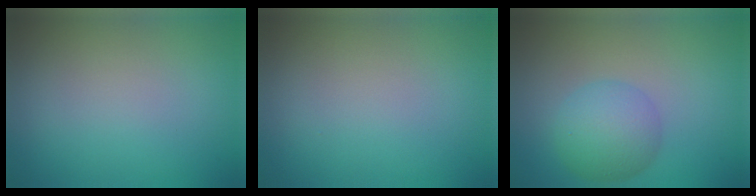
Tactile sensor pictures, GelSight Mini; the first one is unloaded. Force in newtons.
{"total": 0.0}
{"total": 4.4, "press": 4.4, "slide": 0.2}